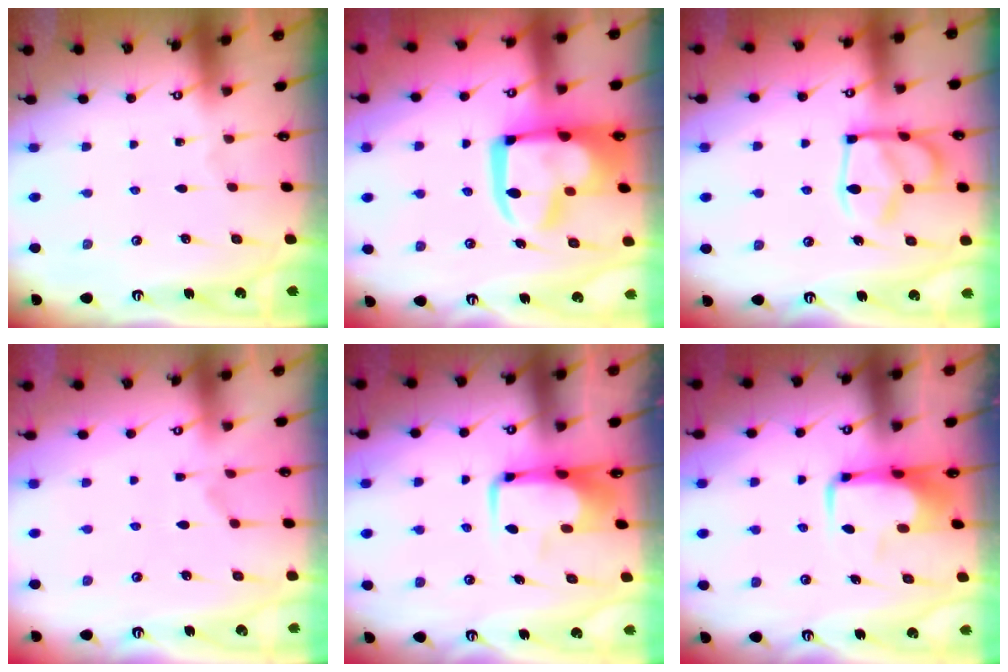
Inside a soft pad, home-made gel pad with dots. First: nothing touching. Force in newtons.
{"total": 12.7, "press": 12.5, "slide": 1.9}
{"total": 15.8, "press": 15.7, "slide": 1.6}
{"total": 1.1, "press": 0.7, "slide": 0.9}
{"total": 6.7, "press": 6.5, "slide": 1.3}
{"total": 7.0, "press": 6.8, "slide": 1.6}